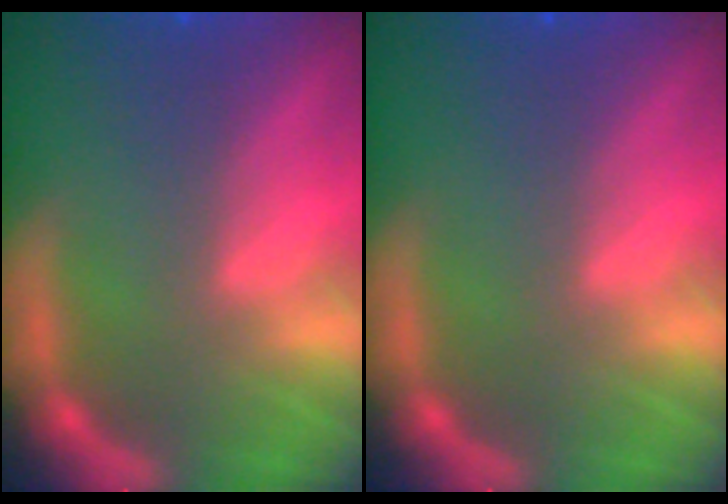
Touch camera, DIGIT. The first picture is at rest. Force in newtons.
{"total": 0.0}